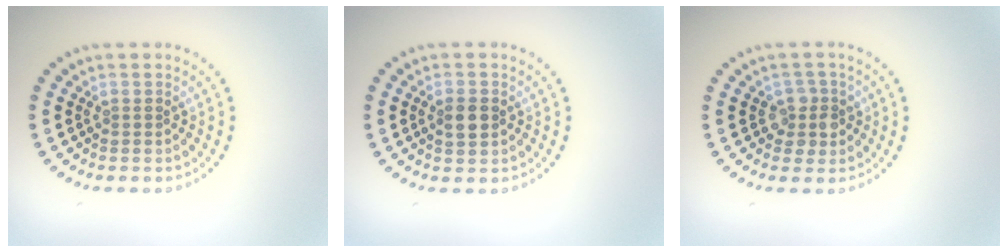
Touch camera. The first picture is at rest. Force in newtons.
{"total": 2.0, "press": 2.0, "slide": 0.2}
{"total": 2.3, "press": 2.1, "slide": 1.1}